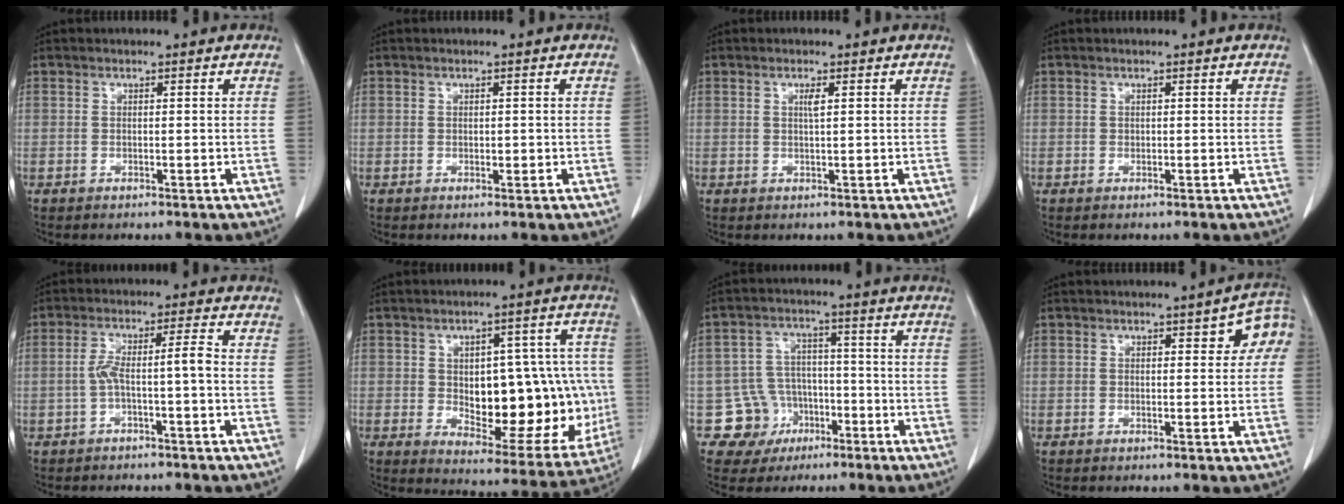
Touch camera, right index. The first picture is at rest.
{"total": 0.9, "force": [0.0, 0.6, 0.7], "torque": [-0.007, 0.000, 0.000]}
{"total": 1.2, "force": [0.4, 0.0, 1.1], "torque": [-0.023, 0.000, 0.006]}
{"total": 0.0}
{"total": 4.6, "force": [-1.3, 0.2, 4.5], "torque": [-0.089, 0.026, -0.018]}
{"total": 20.0, "force": [-1.1, 9.3, 17.7], "torque": [-0.217, 0.022, 0.016]}
{"total": 7.6, "force": [-3.1, 6.9, 0.4], "torque": [0.004, 0.015, -0.039]}
{"total": 5.2, "force": [1.7, 1.9, 4.6], "torque": [-0.049, 0.017, 0.013]}